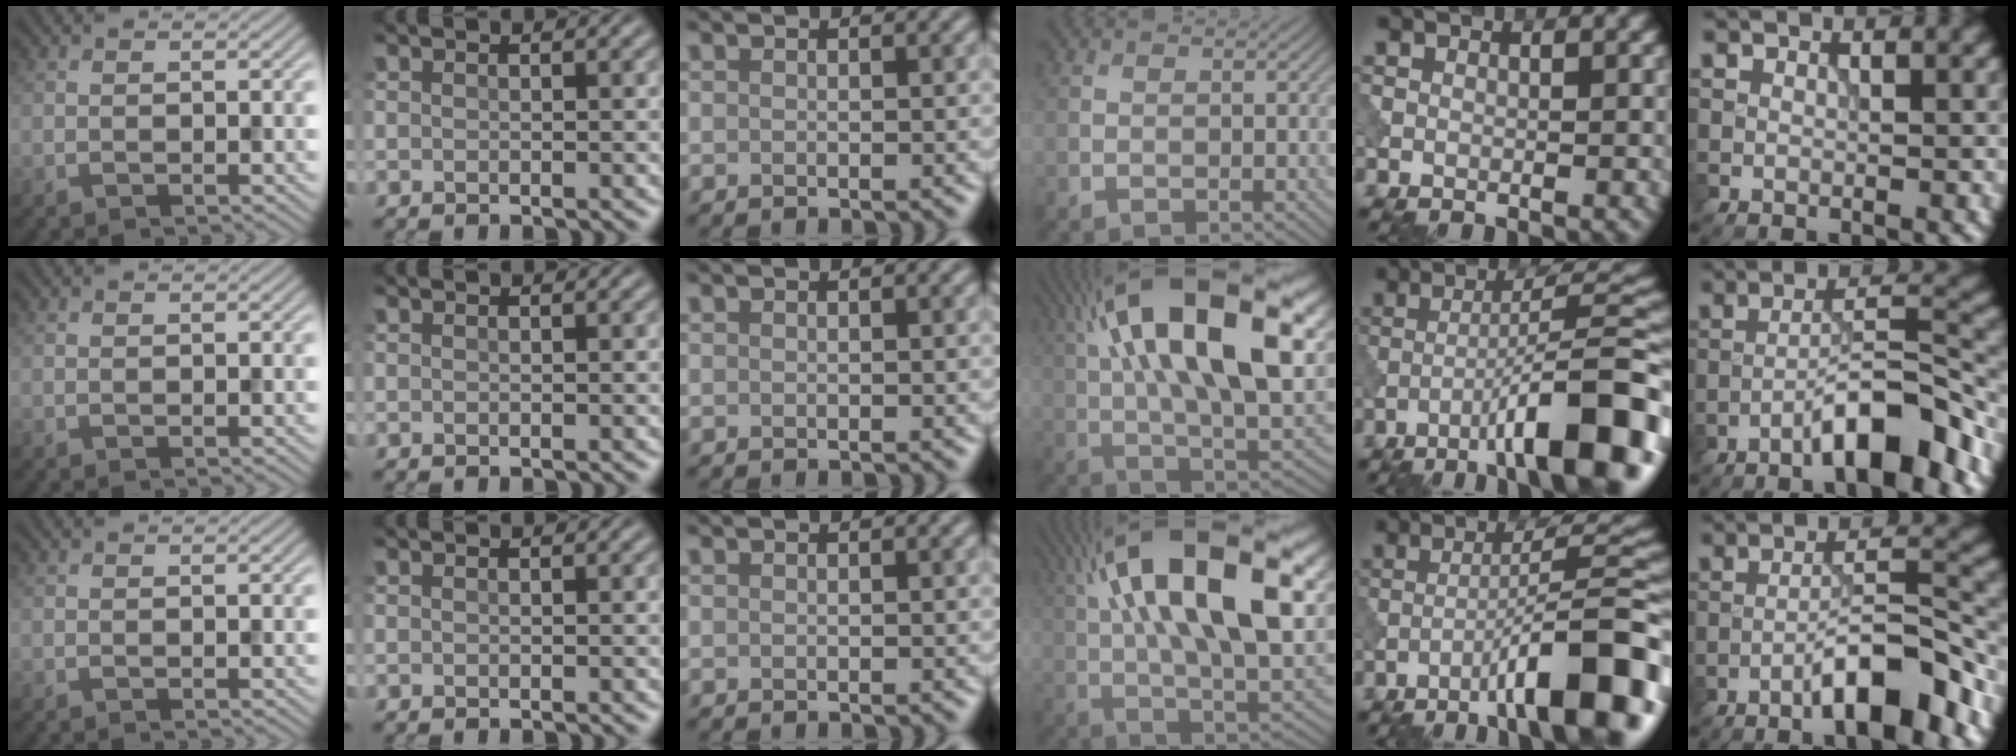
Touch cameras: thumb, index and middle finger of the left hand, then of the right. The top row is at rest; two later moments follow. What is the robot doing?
{"motion": "dispense", "object": "syringe"}